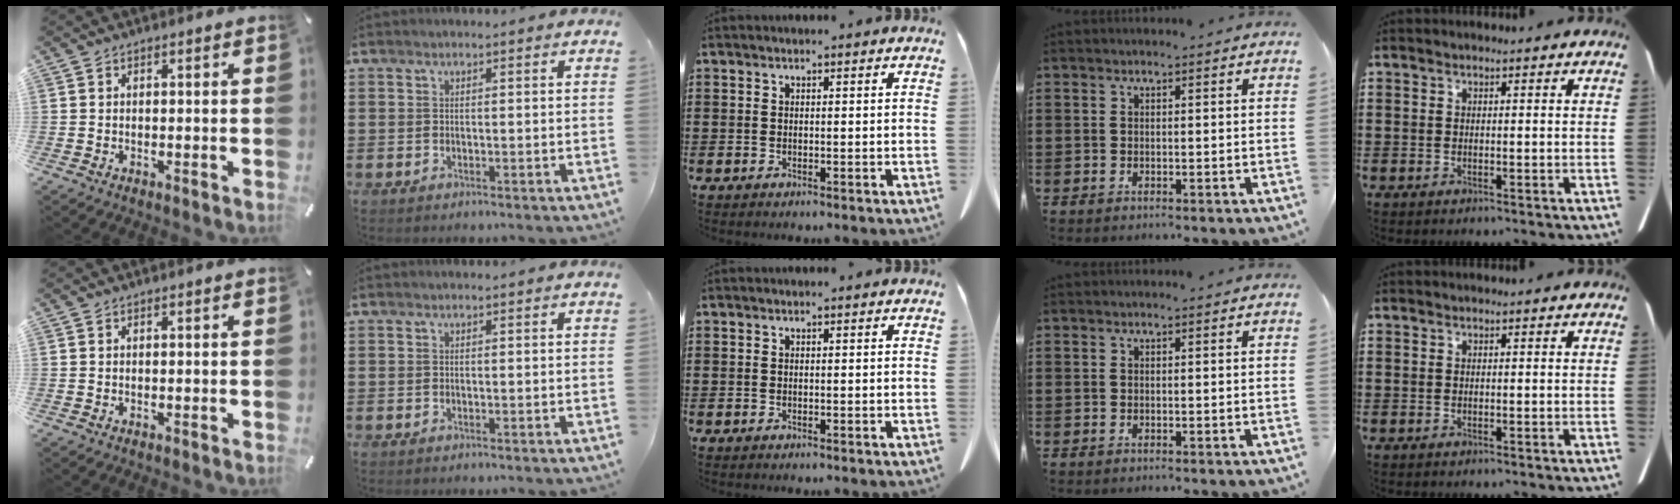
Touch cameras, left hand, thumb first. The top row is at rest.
{}